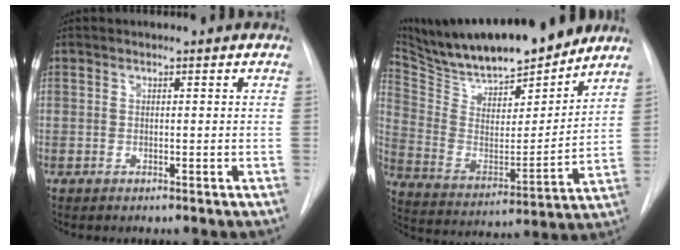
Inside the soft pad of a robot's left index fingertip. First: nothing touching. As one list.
[{"total": 22.1, "force": [19.4, 4.3, 9.7], "torque": [-0.175, -0.015, 0.317]}]